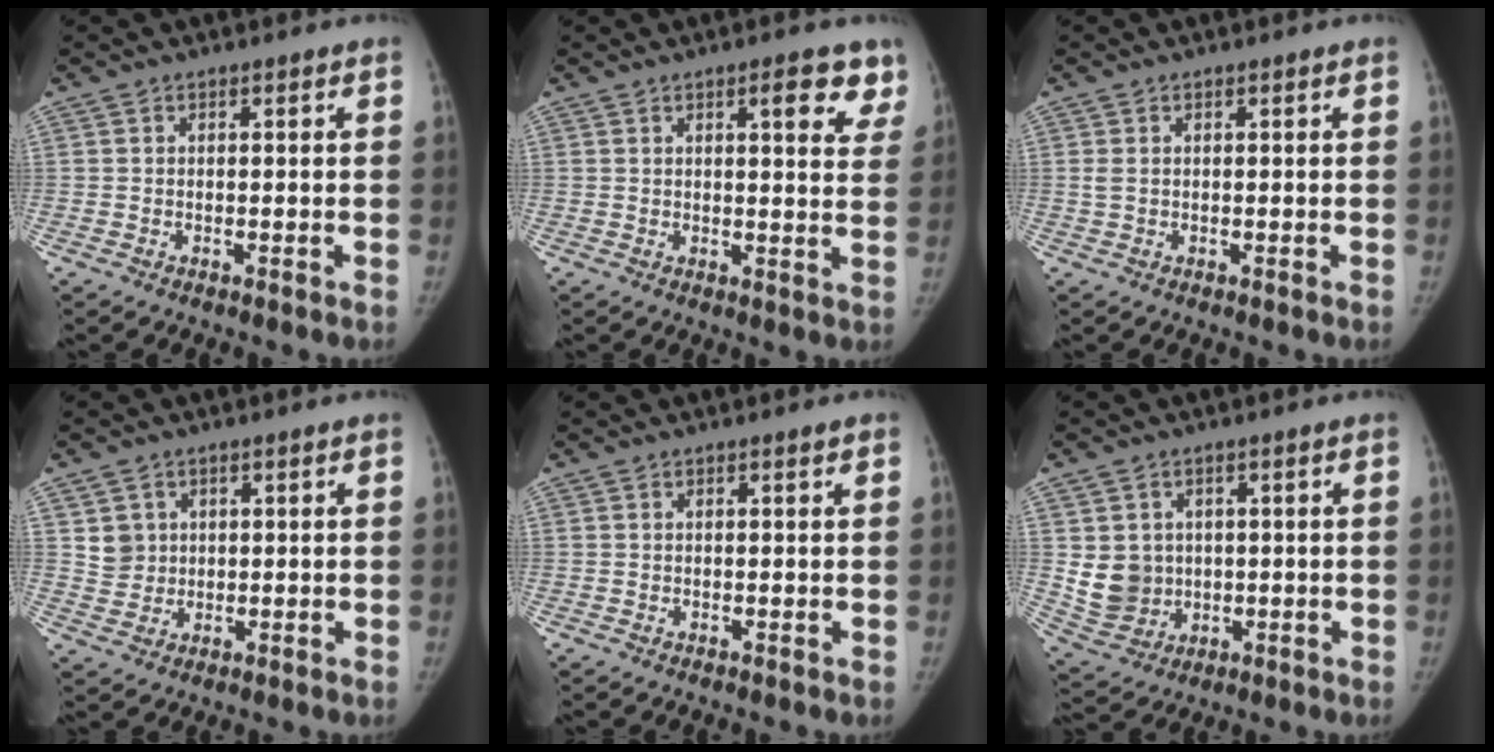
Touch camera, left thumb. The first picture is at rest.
{"total": 8.1, "force": [4.7, 2.5, 6.1], "torque": [-0.044, -0.020, 0.057]}
{"total": 1.1, "force": [0.1, 0.8, 0.8], "torque": [-0.025, 0.000, 0.003]}
{"total": 4.0, "force": [1.4, 3.7, 0.7], "torque": [0.005, -0.008, 0.030]}
{"total": 0.5, "force": [0.3, 0.0, 0.4], "torque": [-0.007, 0.000, 0.005]}
{"total": 7.9, "force": [0.9, 7.1, 3.2], "torque": [-0.034, -0.006, 0.035]}